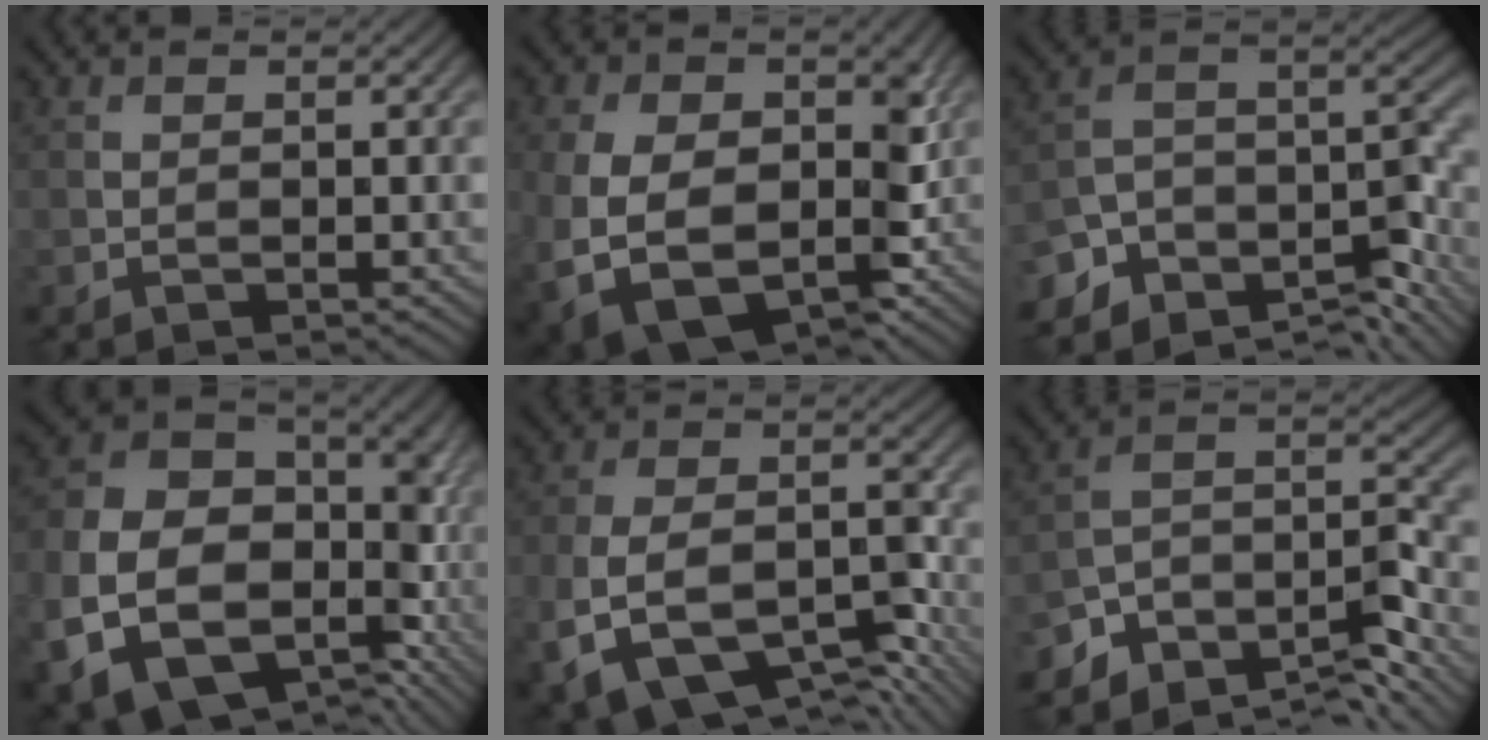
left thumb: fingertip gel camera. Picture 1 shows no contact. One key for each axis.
{"total": 13.2, "fx": -2.5, "fy": 9.4, "fz": 8.9, "tx": -0.176, "ty": -0.031, "tz": -0.028}
{"total": 10.3, "fx": -8.3, "fy": 4.2, "fz": 4.6, "tx": -0.091, "ty": -0.007, "tz": -0.146}
{"total": 17.7, "fx": -5.6, "fy": 13.3, "fz": 10.2, "tx": -0.239, "ty": -0.044, "tz": -0.091}
{"total": 13.7, "fx": -7.0, "fy": 7.4, "fz": 9.2, "tx": -0.198, "ty": -0.028, "tz": -0.112}
{"total": 10.1, "fx": -8.3, "fy": 3.7, "fz": 4.3, "tx": -0.072, "ty": -0.001, "tz": -0.155}